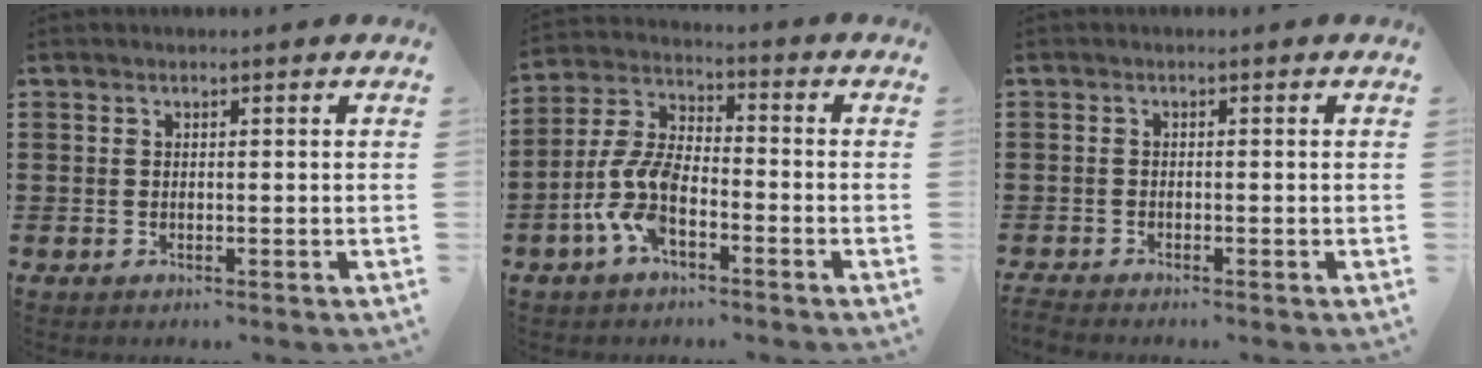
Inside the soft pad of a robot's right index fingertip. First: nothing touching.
{"total": 8.7, "force": [-3.8, 3.9, 6.8], "torque": [-0.174, -0.007, -0.078]}
{"total": 1.2, "force": [-1.2, -0.1, 0.0], "torque": [-0.001, 0.000, -0.025]}